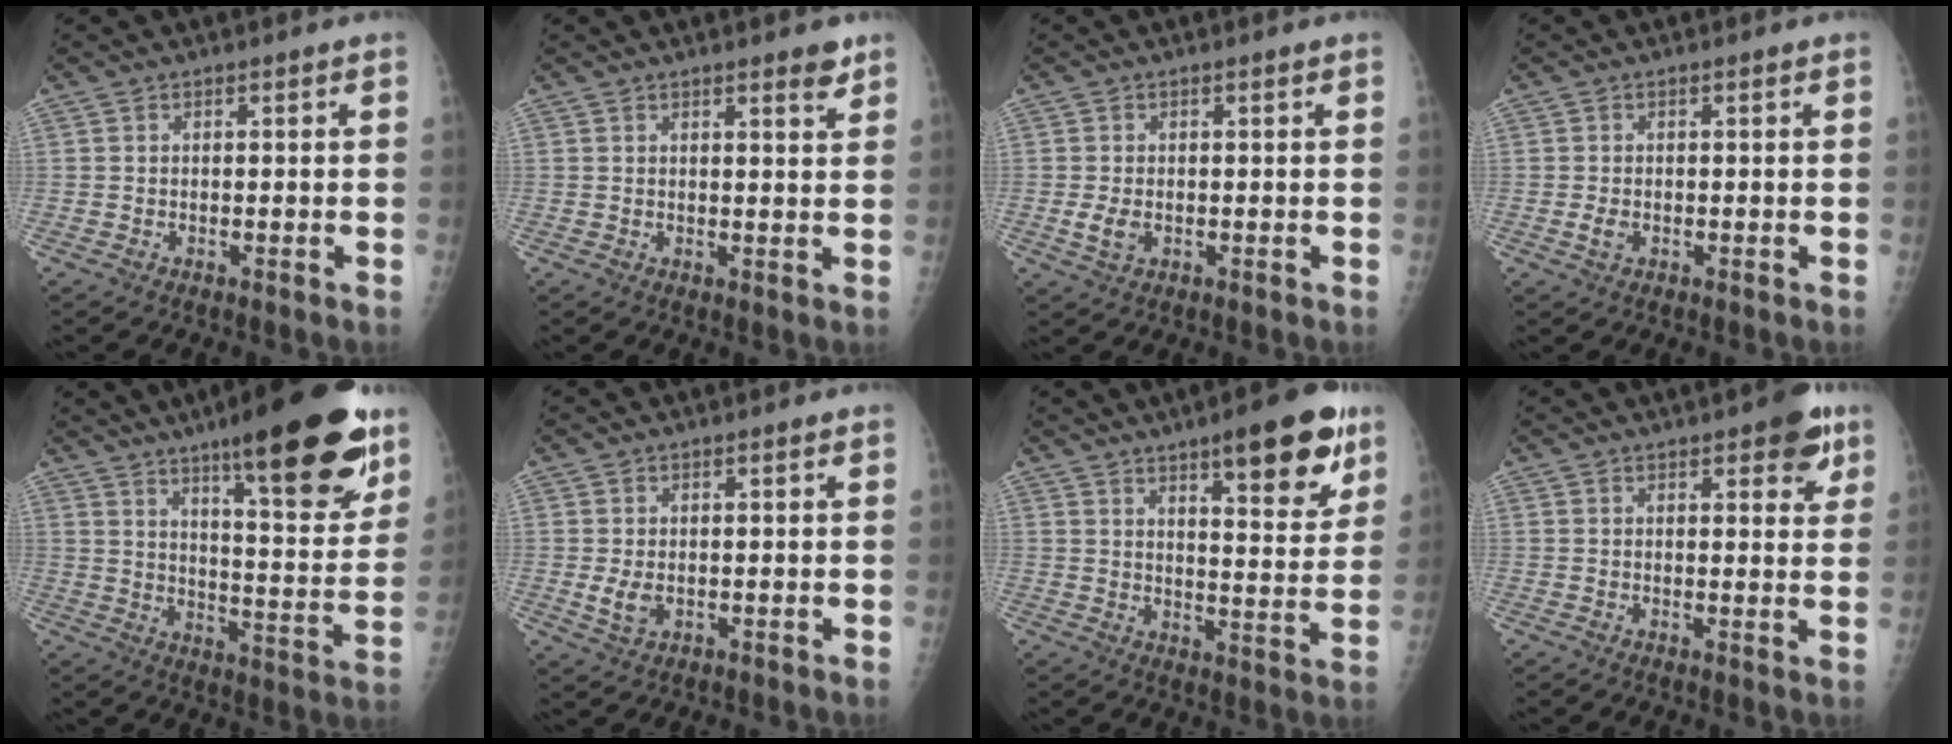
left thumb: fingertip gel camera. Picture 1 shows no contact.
{"total": 3.0, "force": [2.2, 0.6, 1.9], "torque": [-0.019, -0.015, 0.028]}
{"total": 2.8, "force": [-0.3, 1.7, 2.2], "torque": [-0.045, -0.006, -0.003]}
{"total": 1.7, "force": [-0.2, 1.1, 1.3], "torque": [-0.023, -0.002, -0.004]}
{"total": 23.9, "force": [14.7, 5.3, 18.0], "torque": [-0.229, -0.067, 0.219]}
{"total": 3.3, "force": [0.1, 1.9, 2.6], "torque": [-0.047, -0.009, 0.009]}
{"total": 15.5, "force": [9.2, 4.2, 11.8], "torque": [-0.128, -0.047, 0.130]}
{"total": 6.7, "force": [3.7, 2.6, 4.9], "torque": [-0.037, -0.013, 0.039]}